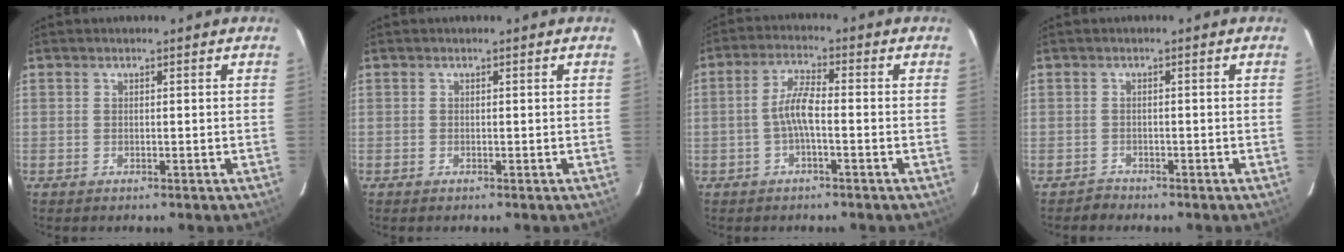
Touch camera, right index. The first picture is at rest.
{"total": 0.0}
{"total": 4.7, "force": [-1.3, 0.9, 4.4], "torque": [-0.093, 0.011, -0.027]}
{"total": 1.5, "force": [-0.9, 0.0, -1.1], "torque": [0.018, 0.005, -0.015]}